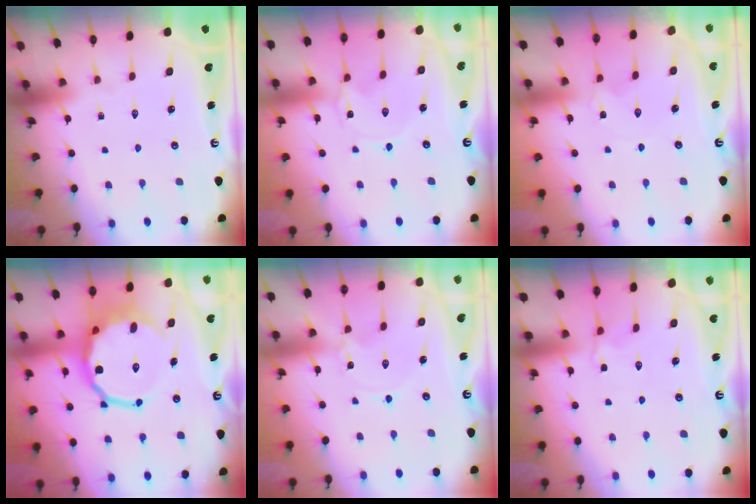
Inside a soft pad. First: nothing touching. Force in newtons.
{"total": 0.0}
{"total": 0.0}
{"total": 12.9, "press": 12.4, "slide": 3.4}
{"total": 0.0}
{"total": 2.2, "press": 1.9, "slide": 1.2}